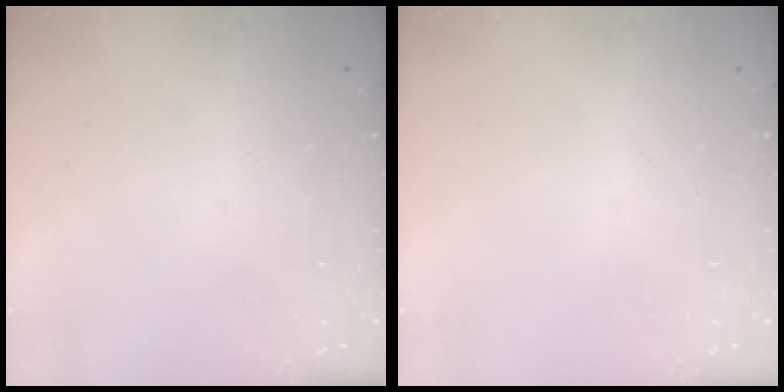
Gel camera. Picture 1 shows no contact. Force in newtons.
{"total": 0.0}